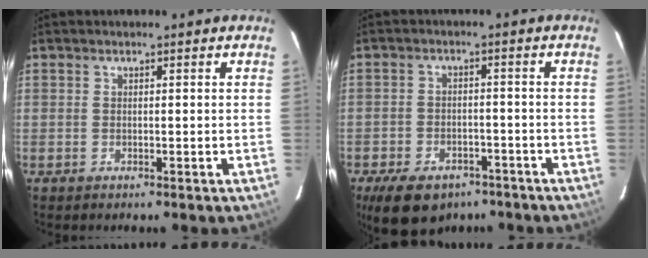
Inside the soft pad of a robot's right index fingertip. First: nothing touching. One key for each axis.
{"total": 13.5, "fx": -9.0, "fy": 7.9, "fz": 6.3, "tx": -0.149, "ty": 0.002, "tz": -0.125}